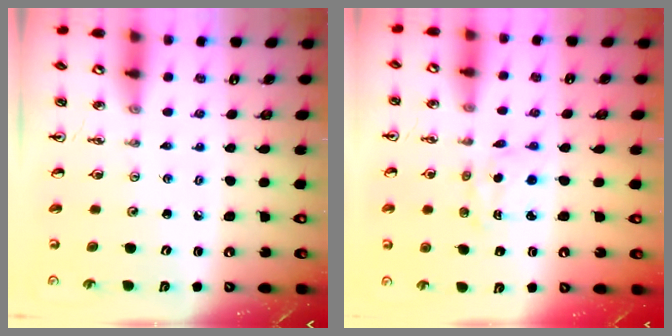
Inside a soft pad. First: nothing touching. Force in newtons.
{"total": 2.3, "press": 2.3, "slide": 0.4}